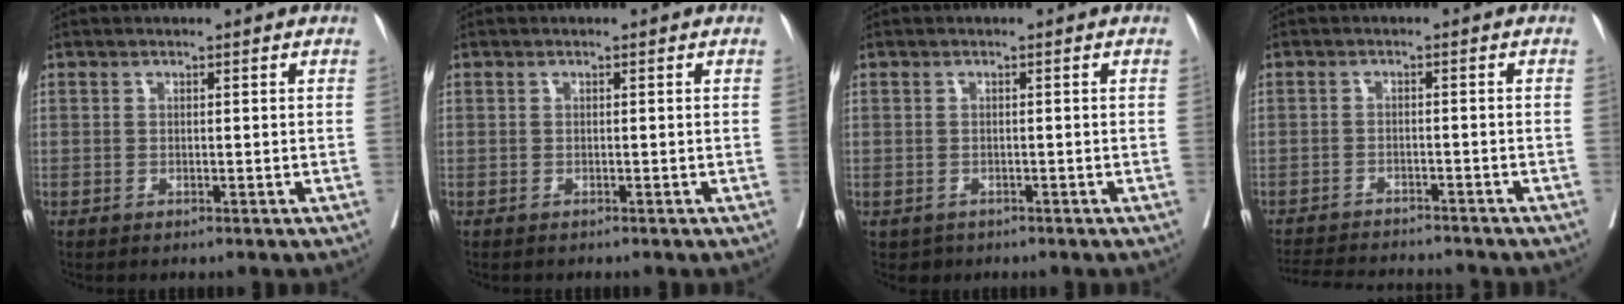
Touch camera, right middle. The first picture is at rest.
{"total": 0.7, "force": [-0.6, 0.3, 0.0], "torque": [-0.006, 0.002, -0.012]}
{"total": 1.5, "force": [-0.9, 1.2, 0.1], "torque": [-0.004, 0.002, -0.012]}
{"total": 11.2, "force": [-10.6, 1.4, 3.3], "torque": [-0.056, -0.004, -0.150]}